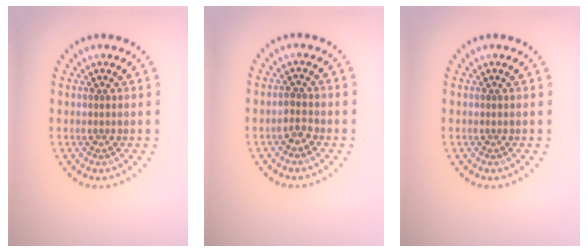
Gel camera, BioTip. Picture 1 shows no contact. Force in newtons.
{"total": 1.3, "press": 1.2, "slide": 0.4}
{"total": 0.0}